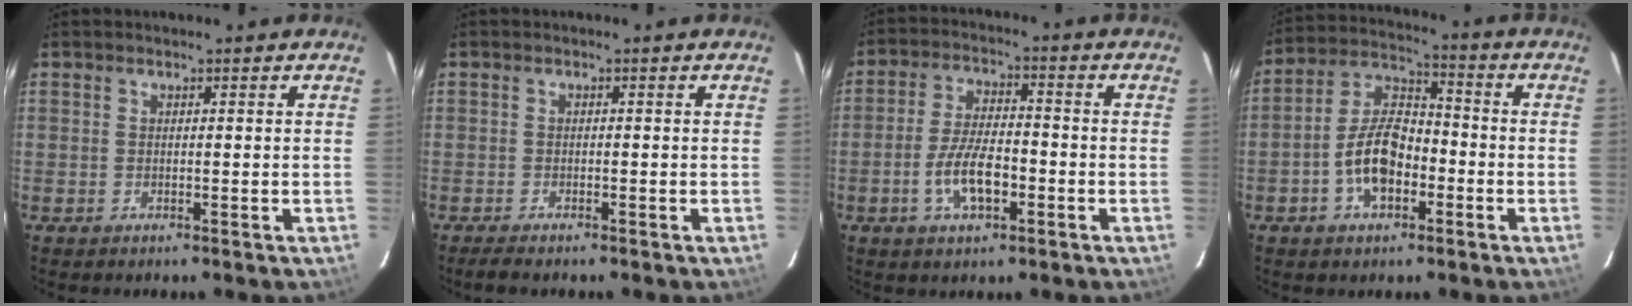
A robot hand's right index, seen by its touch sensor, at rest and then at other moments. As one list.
[{"total": 2.6, "force": [-2.3, 0.5, 1.3], "torque": [-0.032, -0.011, -0.039]}, {"total": 8.4, "force": [-3.2, 3.2, 7.1], "torque": [-0.142, 0.001, -0.055]}, {"total": 10.6, "force": [-3.8, 5.7, 8.1], "torque": [-0.164, 0.023, -0.065]}]